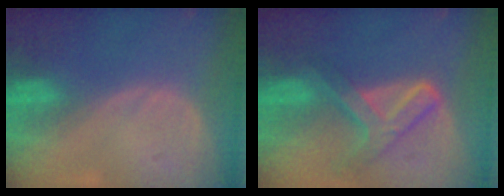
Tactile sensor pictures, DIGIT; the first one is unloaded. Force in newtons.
{"total": 7.9, "press": 6.4, "slide": 4.5}